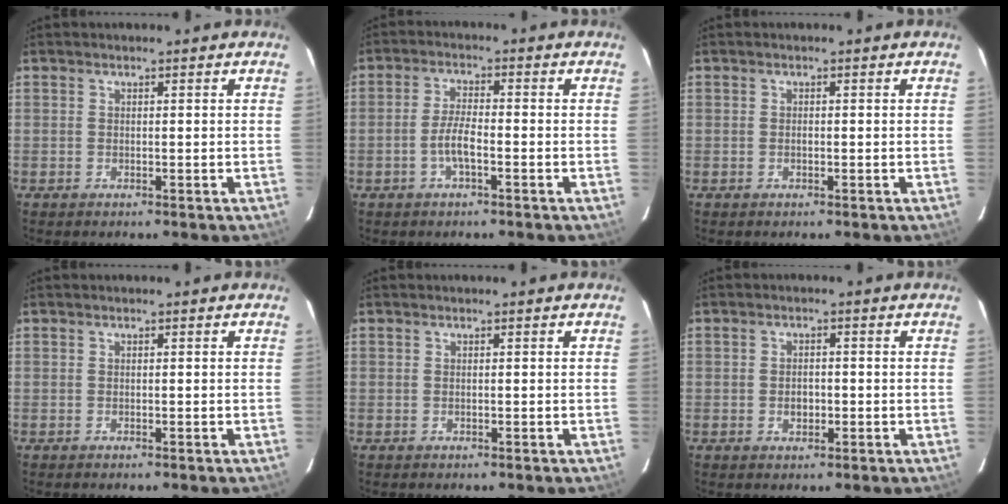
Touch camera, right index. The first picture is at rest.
{"total": 4.2, "force": [-1.8, 0.9, 3.7], "torque": [-0.081, 0.004, -0.035]}
{"total": 0.5, "force": [-0.2, 0.3, 0.4], "torque": [-0.007, 0.002, -0.003]}
{"total": 0.0}
{"total": 0.0}
{"total": 2.5, "force": [-0.6, 1.8, 1.6], "torque": [-0.028, 0.004, -0.010]}